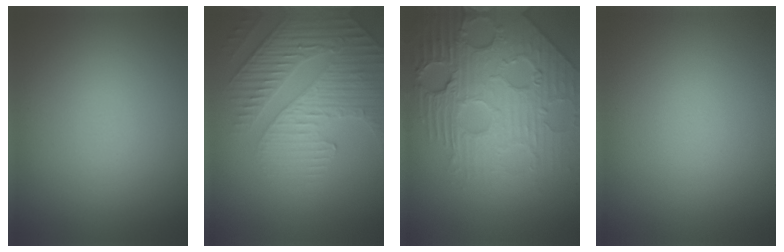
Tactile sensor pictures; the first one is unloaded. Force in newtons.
{"total": 4.3, "press": 4.1, "slide": 1.5}
{"total": 8.6, "press": 5.9, "slide": 6.3}
{"total": 0.0}